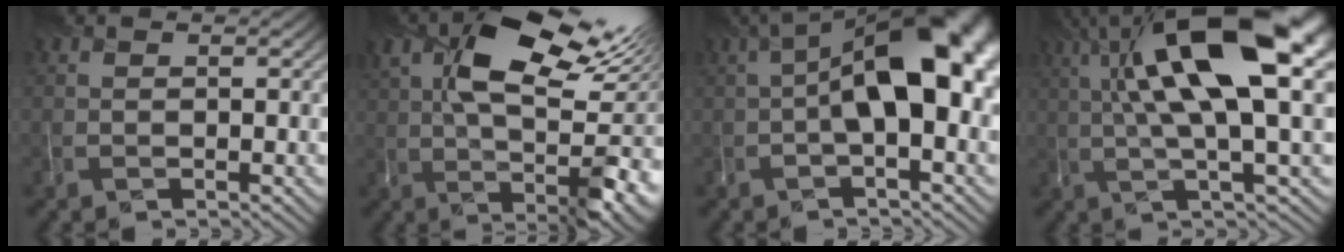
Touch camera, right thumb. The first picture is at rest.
{"total": 17.2, "force": [3.6, 7.7, 15.0], "torque": [-0.222, 0.021, 0.064]}
{"total": 13.6, "force": [0.1, 5.6, 12.4], "torque": [-0.184, 0.018, 0.003]}
{"total": 15.9, "force": [4.4, 4.4, 14.6], "torque": [-0.265, 0.012, 0.083]}